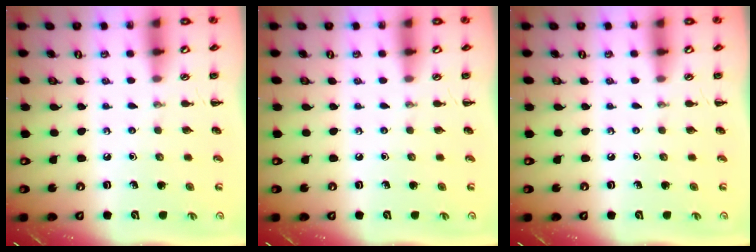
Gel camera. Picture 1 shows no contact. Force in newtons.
{"total": 0.0}
{"total": 0.0}